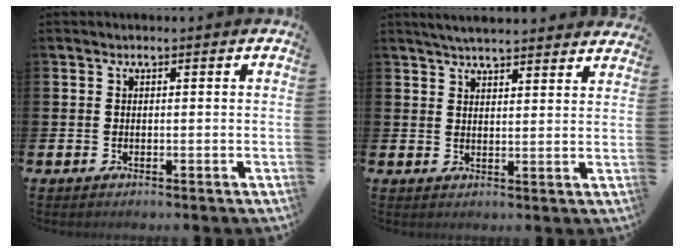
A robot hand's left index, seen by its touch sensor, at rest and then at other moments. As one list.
[{"total": 4.4, "force": [4.2, 0.3, 1.0], "torque": [-0.020, -0.019, 0.076]}]